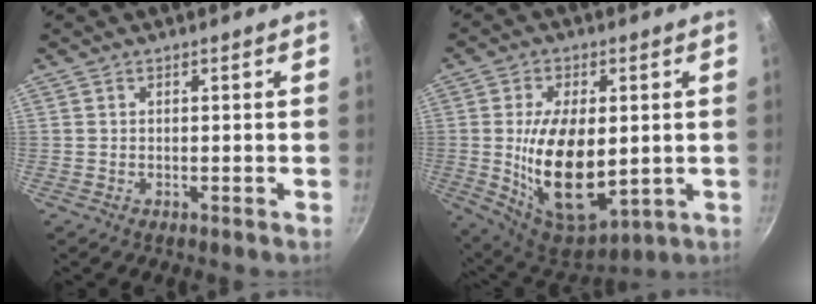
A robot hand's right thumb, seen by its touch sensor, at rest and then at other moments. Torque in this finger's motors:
{"motor_torque": [1.42, 3.59, 2.34, -0.43, 0.50]}